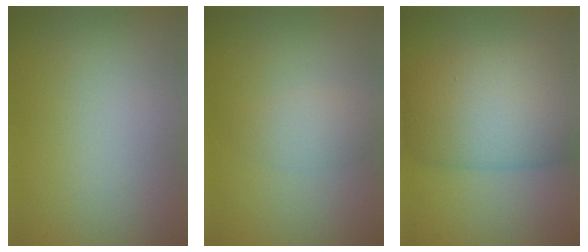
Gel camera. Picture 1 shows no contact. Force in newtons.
{"total": 2.0, "press": 2.0, "slide": 0.1}
{"total": 11.1, "press": 11.1, "slide": 0.4}